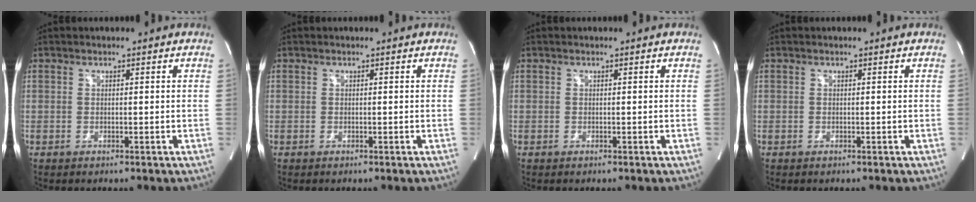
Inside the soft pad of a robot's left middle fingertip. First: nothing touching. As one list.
[{"total": 0.0}, {"total": 0.0}, {"total": 0.0}]